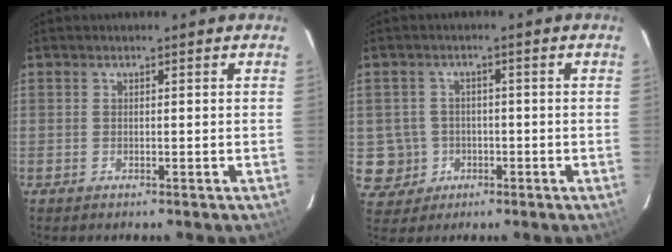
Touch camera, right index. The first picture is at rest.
{"total": 6.3, "force": [-1.2, 6.2, 0.7], "torque": [-0.030, 0.021, -0.006]}